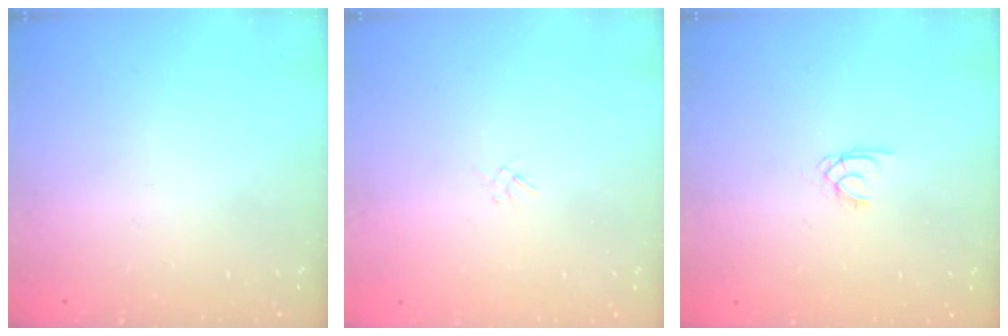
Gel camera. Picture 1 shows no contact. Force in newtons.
{"total": 1.0, "press": 0.9, "slide": 0.4}
{"total": 1.5, "press": 1.4, "slide": 0.2}